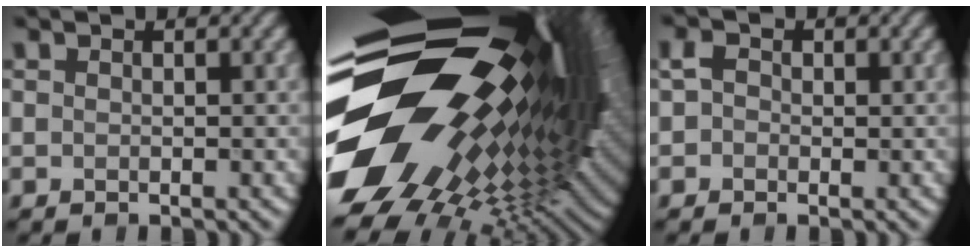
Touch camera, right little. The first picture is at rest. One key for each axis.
{"total": 20.9, "fx": 2.8, "fy": 11.4, "fz": 17.3, "tx": -0.299, "ty": -0.011, "tz": 0.047}
{"total": 1.7, "fx": 0.2, "fy": 1.5, "fz": 0.8, "tx": -0.014, "ty": 0.003, "tz": -0.005}